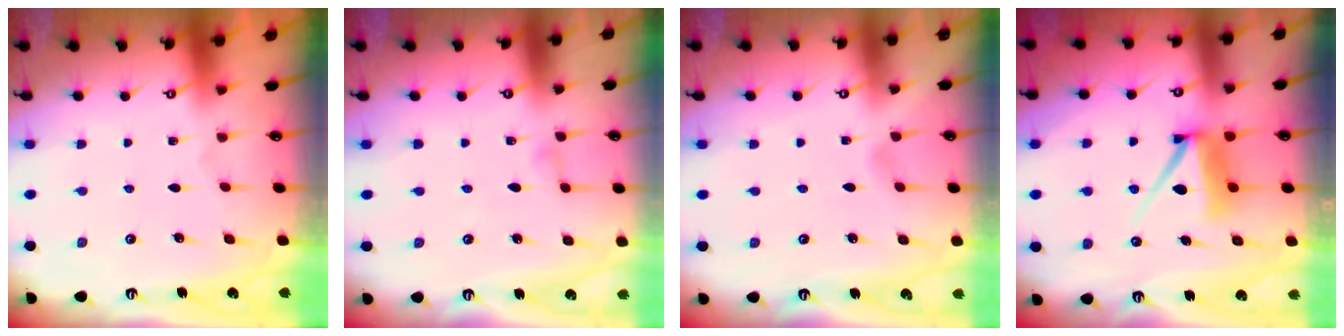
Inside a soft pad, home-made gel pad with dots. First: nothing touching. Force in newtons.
{"total": 2.5, "press": 2.4, "slide": 0.3}
{"total": 2.4, "press": 2.4, "slide": 0.3}
{"total": 8.8, "press": 8.7, "slide": 0.9}